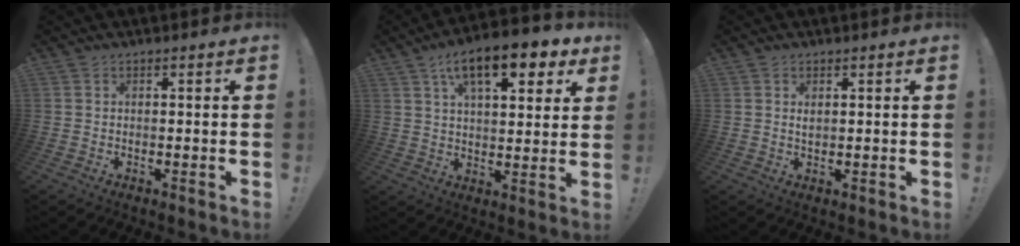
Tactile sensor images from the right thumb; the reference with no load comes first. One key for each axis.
{"total": 15.2, "fx": 7.6, "fy": 6.1, "fz": 11.7, "tx": -0.177, "ty": -0.028, "tz": 0.122}
{"total": 1.1, "fx": 0.4, "fy": 0.6, "fz": 0.7, "tx": -0.005, "ty": -0.004, "tz": 0.006}